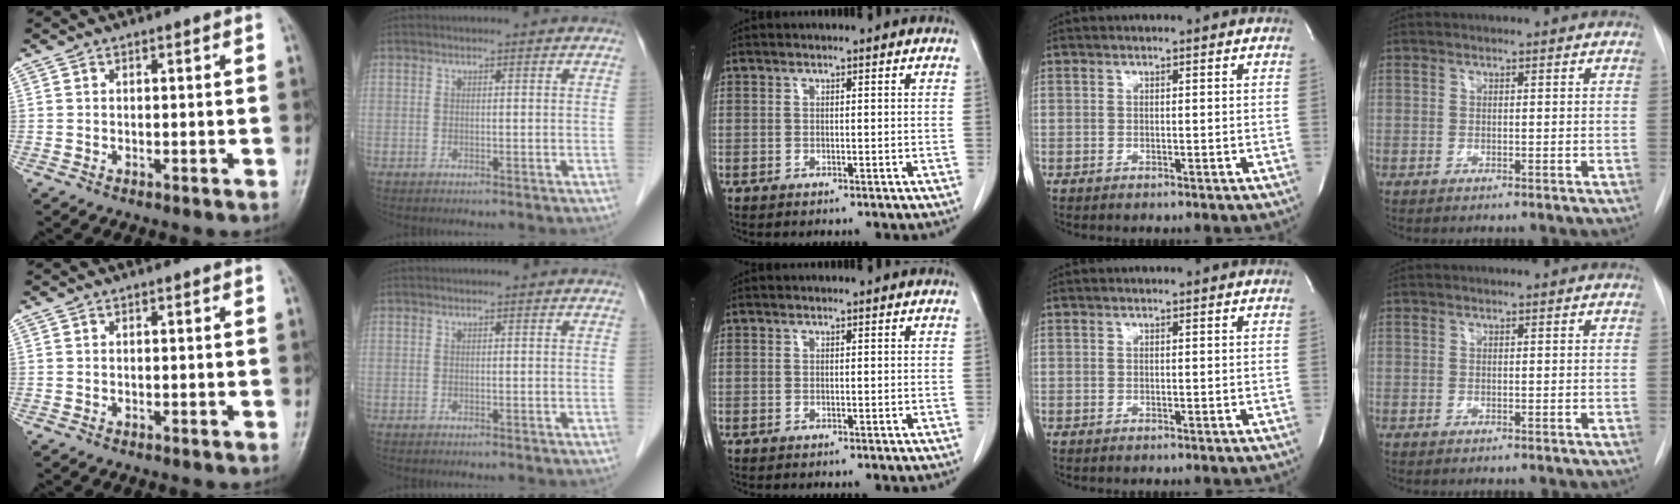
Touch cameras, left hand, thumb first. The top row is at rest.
{}